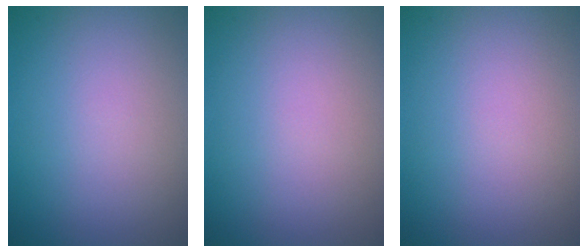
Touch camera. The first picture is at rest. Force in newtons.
{"total": 0.0}
{"total": 0.0}